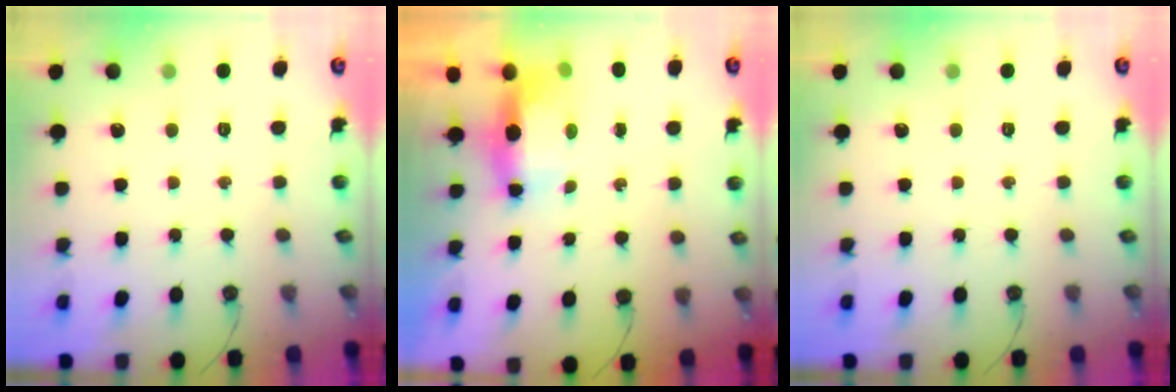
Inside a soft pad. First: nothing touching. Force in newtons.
{"total": 7.0, "press": 6.6, "slide": 2.2}
{"total": 0.0}